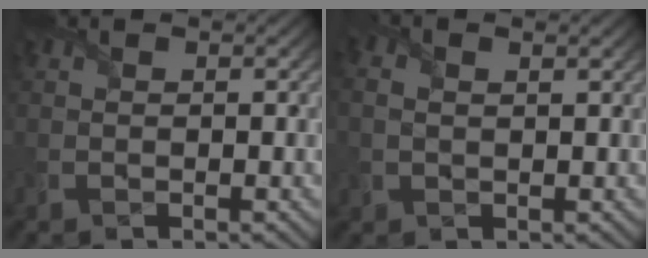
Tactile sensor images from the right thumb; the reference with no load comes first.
{"total": 2.0, "force": [0.5, 1.1, 1.6], "torque": [-0.040, 0.001, 0.014]}